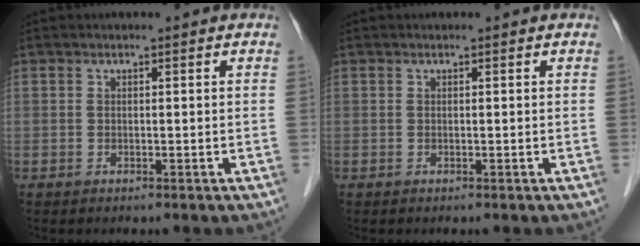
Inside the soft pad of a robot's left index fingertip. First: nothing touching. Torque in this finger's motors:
{"motor_torque": [0.00, 0.00, 0.01, 0.00]}